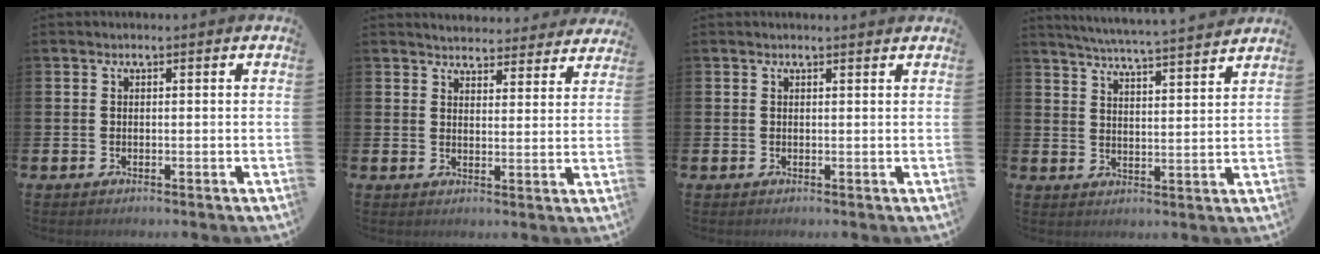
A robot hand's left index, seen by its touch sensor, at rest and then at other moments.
{"total": 4.4, "force": [4.3, 0.9, -0.1], "torque": [-0.003, -0.031, 0.075]}
{"total": 0.6, "force": [0.6, -0.1, 0.1], "torque": [0.007, -0.004, 0.009]}
{"total": 5.7, "force": [5.6, -0.6, 1.1], "torque": [-0.036, -0.043, 0.096]}